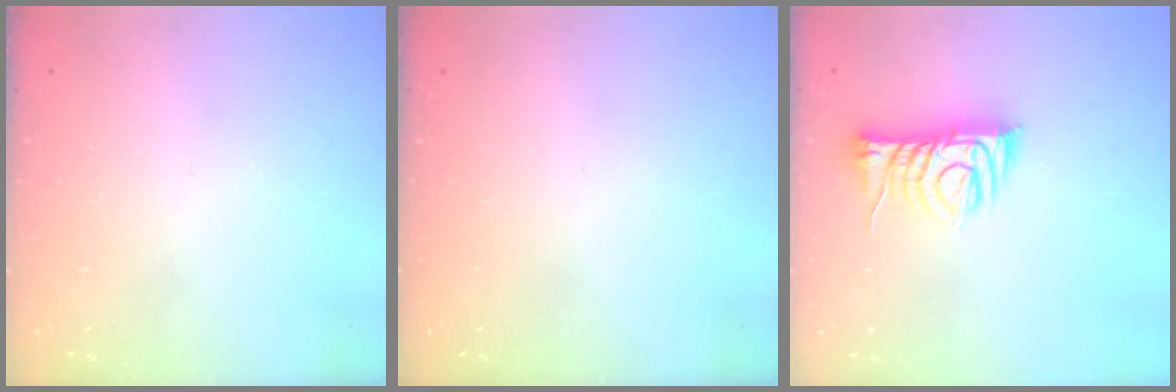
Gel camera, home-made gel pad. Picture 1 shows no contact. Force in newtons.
{"total": 0.0}
{"total": 9.6, "press": 9.6, "slide": 0.5}